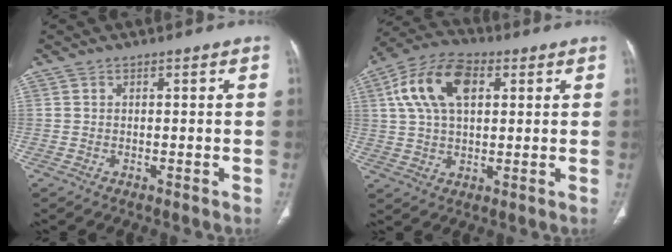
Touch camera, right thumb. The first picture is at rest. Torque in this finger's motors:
{"motor_torque": [-0.40, 1.00, 0.77, -0.64, 0.14]}